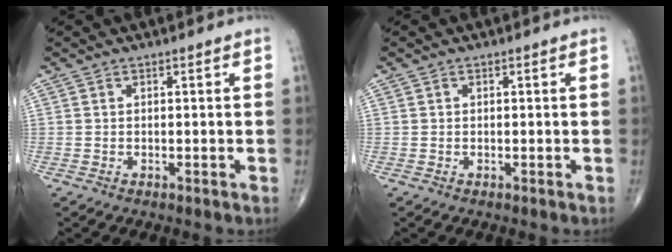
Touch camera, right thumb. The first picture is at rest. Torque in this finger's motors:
{"motor_torque": [-0.14, 0.32, 0.20, 0.07, 0.02]}